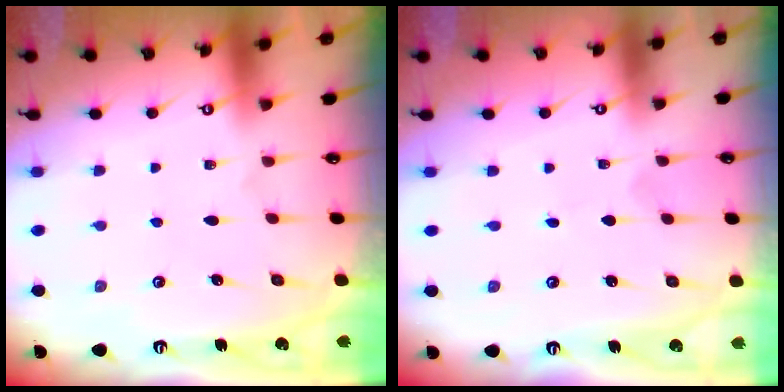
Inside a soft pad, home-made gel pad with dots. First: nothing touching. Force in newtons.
{"total": 0.0}